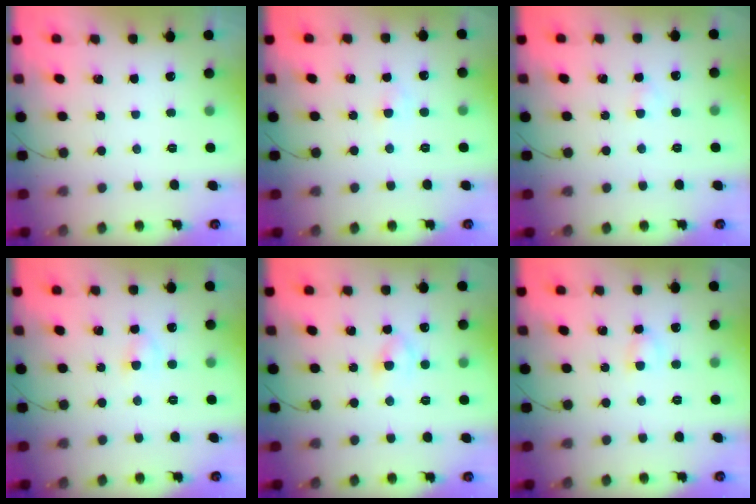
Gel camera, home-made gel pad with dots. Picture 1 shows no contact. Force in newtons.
{"total": 1.8, "press": 1.5, "slide": 0.9}
{"total": 1.5, "press": 1.2, "slide": 0.8}
{"total": 2.6, "press": 2.4, "slide": 1.1}
{"total": 2.9, "press": 2.7, "slide": 1.2}
{"total": 3.4, "press": 3.2, "slide": 1.2}